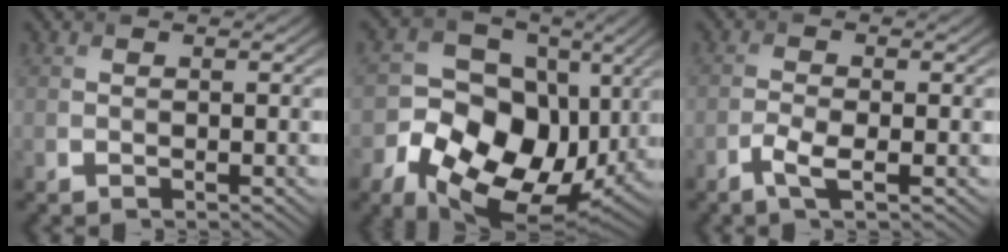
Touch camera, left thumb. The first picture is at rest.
{"total": 15.0, "force": [-3.7, 11.4, 9.0], "torque": [-0.176, -0.044, -0.056]}
{"total": 2.6, "force": [-1.4, 0.7, 2.1], "torque": [-0.051, 0.001, -0.032]}